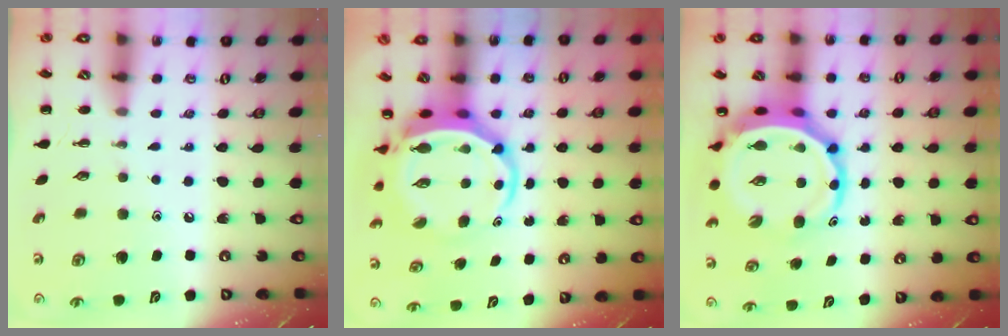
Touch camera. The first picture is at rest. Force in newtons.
{"total": 8.5, "press": 8.1, "slide": 2.4}
{"total": 9.0, "press": 8.6, "slide": 2.5}